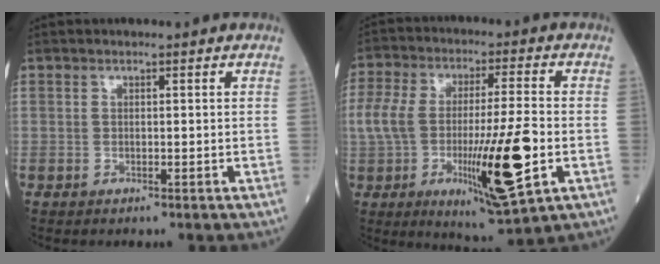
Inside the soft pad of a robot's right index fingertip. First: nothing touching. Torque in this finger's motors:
{"motor_torque": [2.14, 0.00, 0.83, 0.21]}